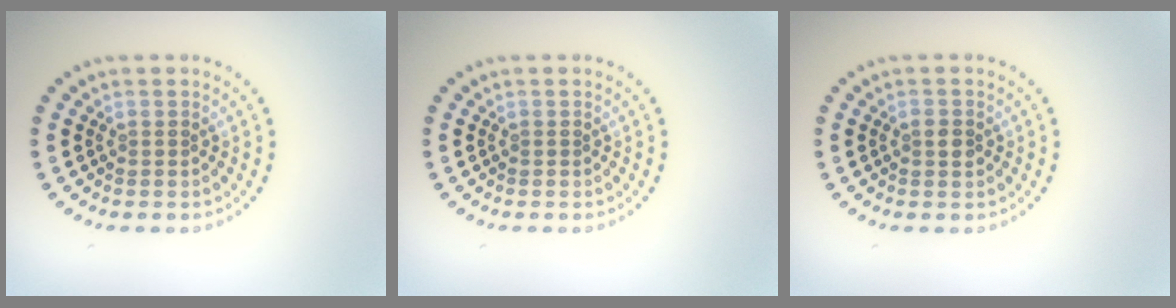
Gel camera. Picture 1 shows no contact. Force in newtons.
{"total": 0.0}
{"total": 1.0, "press": 0.9, "slide": 0.2}